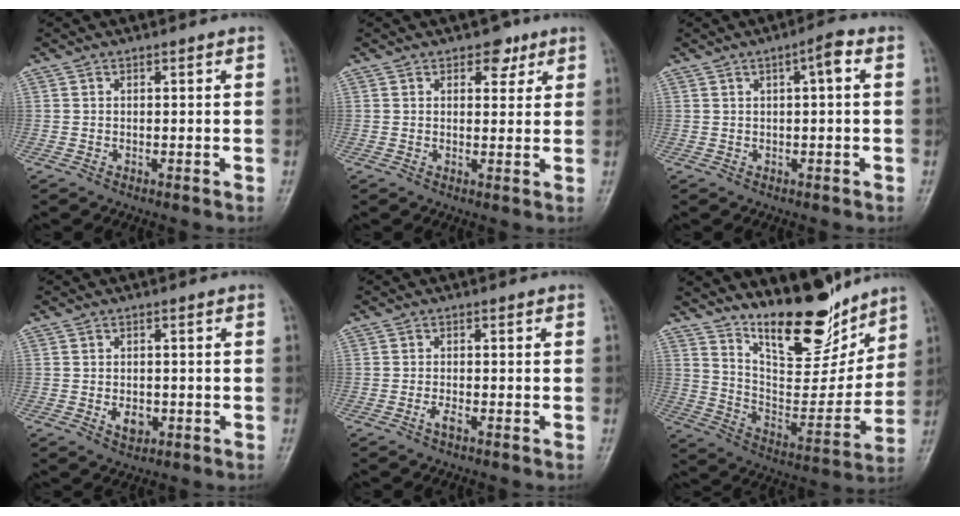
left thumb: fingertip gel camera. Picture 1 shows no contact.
{"total": 3.8, "force": [2.3, 2.4, 1.9], "torque": [-0.002, -0.010, 0.030]}
{"total": 3.4, "force": [0.9, 0.6, 3.2], "torque": [-0.050, 0.008, 0.010]}
{"total": 3.2, "force": [-0.7, 2.3, 2.2], "torque": [-0.027, 0.000, -0.005]}
{"total": 1.4, "force": [-0.7, 0.4, 1.1], "torque": [-0.026, 0.000, -0.016]}
{"total": 17.4, "force": [13.6, 5.8, 9.2], "torque": [-0.098, -0.100, 0.236]}